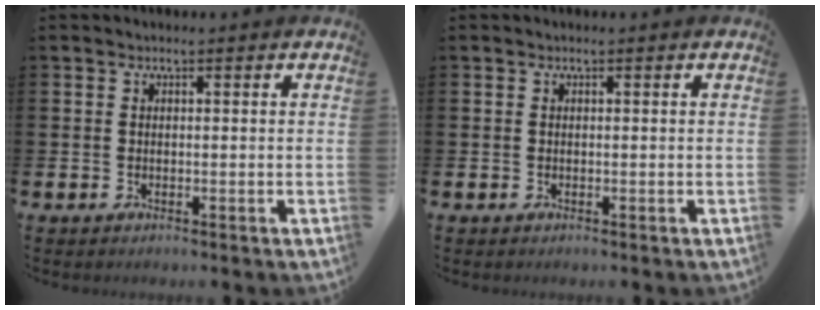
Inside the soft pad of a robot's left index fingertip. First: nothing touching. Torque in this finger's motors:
{"motor_torque": [-0.01, 0.00, -0.01, 0.00]}